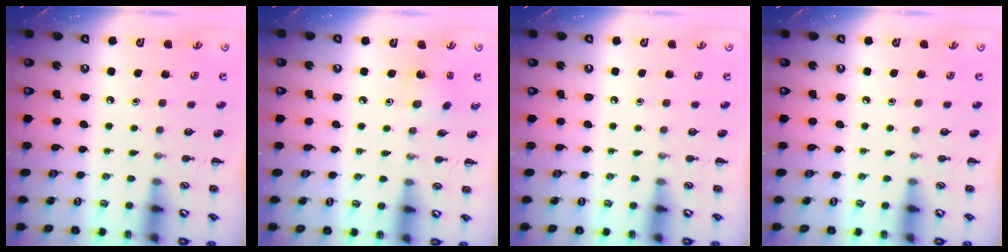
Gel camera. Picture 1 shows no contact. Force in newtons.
{"total": 2.1, "press": 1.9, "slide": 0.7}
{"total": 0.0}
{"total": 0.0}